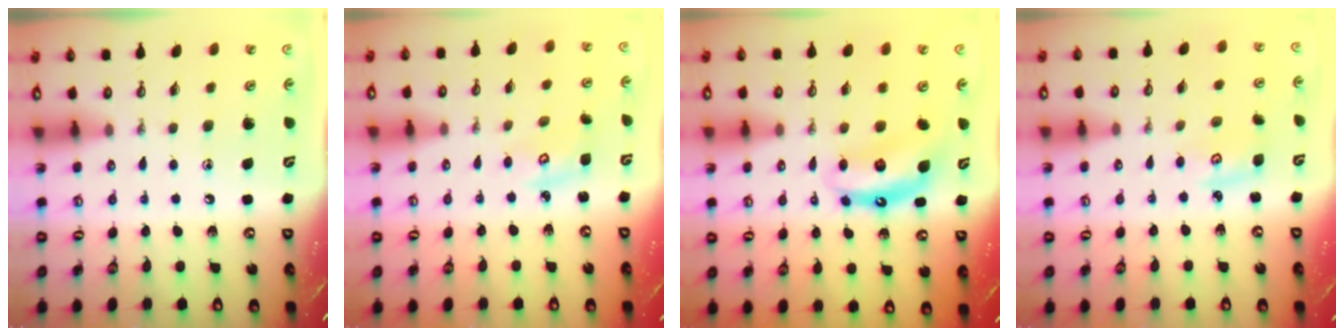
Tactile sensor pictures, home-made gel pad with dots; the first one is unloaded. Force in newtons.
{"total": 3.2, "press": 3.2, "slide": 0.2}
{"total": 7.9, "press": 7.9, "slide": 0.4}
{"total": 2.3, "press": 2.3, "slide": 0.2}